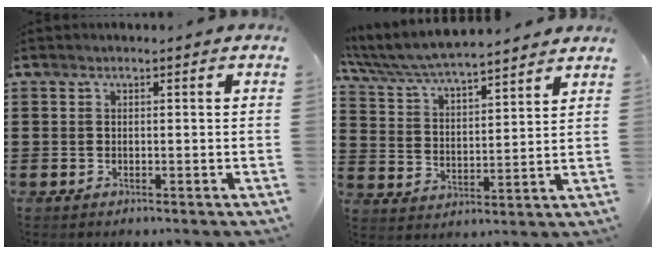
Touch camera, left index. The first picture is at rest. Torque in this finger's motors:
{"motor_torque": [1.43, -0.70, 1.05, 0.21]}